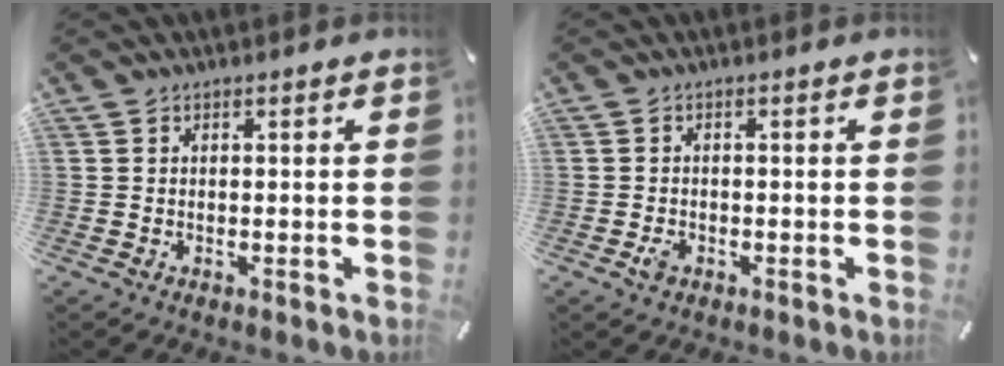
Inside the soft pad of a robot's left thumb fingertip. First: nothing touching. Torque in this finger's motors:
{"motor_torque": [0.08, 0.09, 0.03, -0.04, 0.00]}